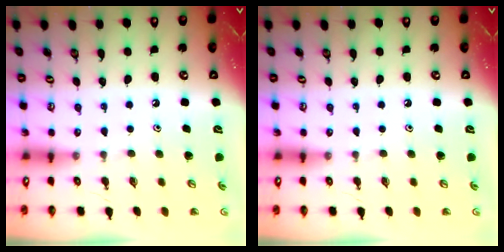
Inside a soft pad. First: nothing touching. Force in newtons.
{"total": 0.0}